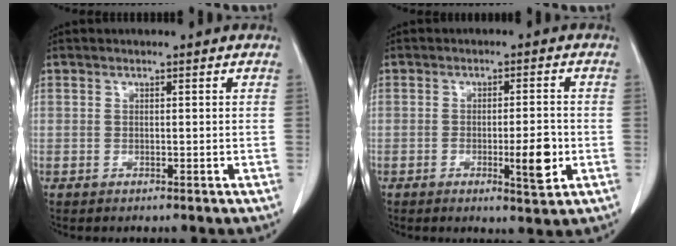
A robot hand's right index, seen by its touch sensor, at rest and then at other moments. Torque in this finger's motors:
{"motor_torque": [0.45, -0.12, 0.14, 0.06]}